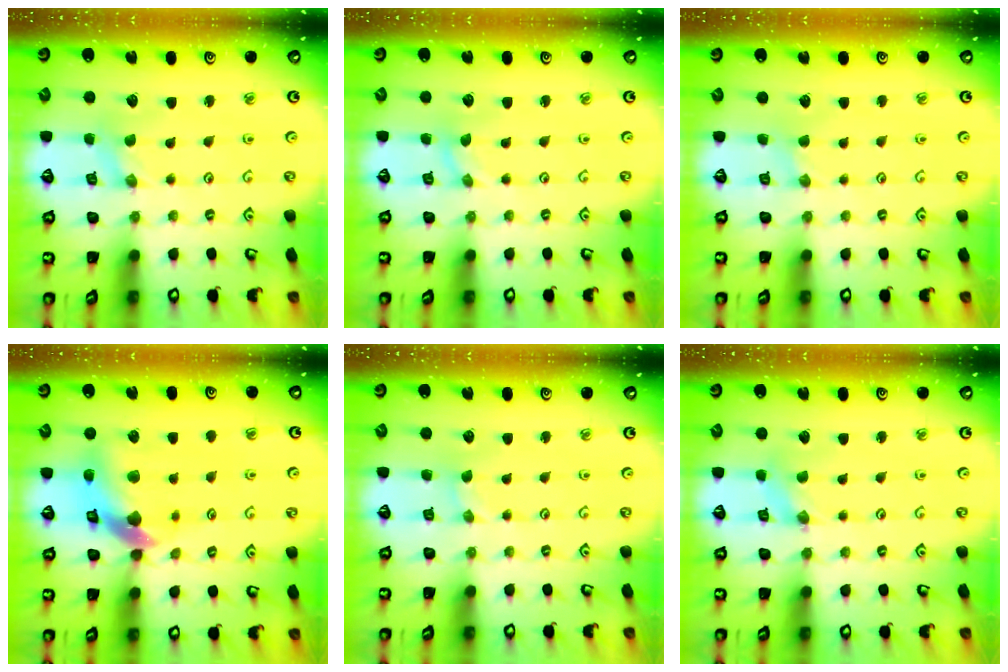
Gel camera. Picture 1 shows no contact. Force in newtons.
{"total": 0.0}
{"total": 1.0, "press": 1.0, "slide": 0.3}
{"total": 11.0, "press": 10.8, "slide": 1.7}
{"total": 0.0}
{"total": 0.5, "press": 0.5, "slide": 0.1}